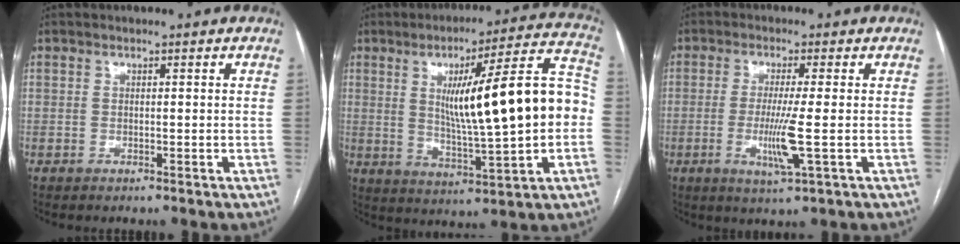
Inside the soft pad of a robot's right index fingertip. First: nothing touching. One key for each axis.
{"total": 19.0, "fx": 0.8, "fy": 1.9, "fz": 18.9, "tx": -0.284, "ty": 0.025, "tz": 0.016}
{"total": 6.3, "fx": -1.3, "fy": -0.6, "fz": 6.2, "tx": -0.123, "ty": -0.019, "tz": -0.025}